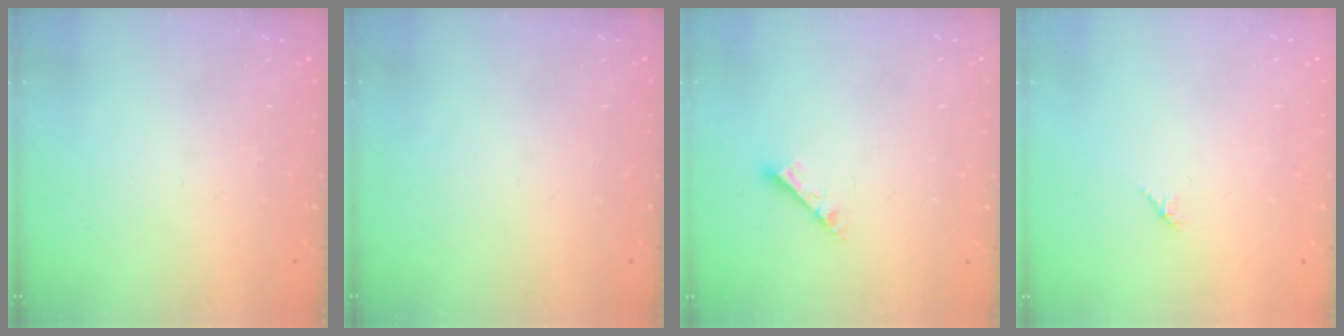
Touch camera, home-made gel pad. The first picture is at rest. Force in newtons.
{"total": 0.0}
{"total": 2.6, "press": 2.5, "slide": 0.2}
{"total": 1.7, "press": 1.6, "slide": 0.5}